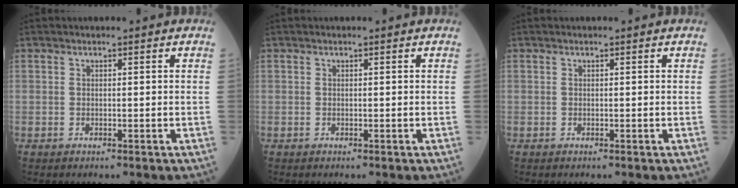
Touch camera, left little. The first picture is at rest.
{"total": 0.0}
{"total": 0.0}